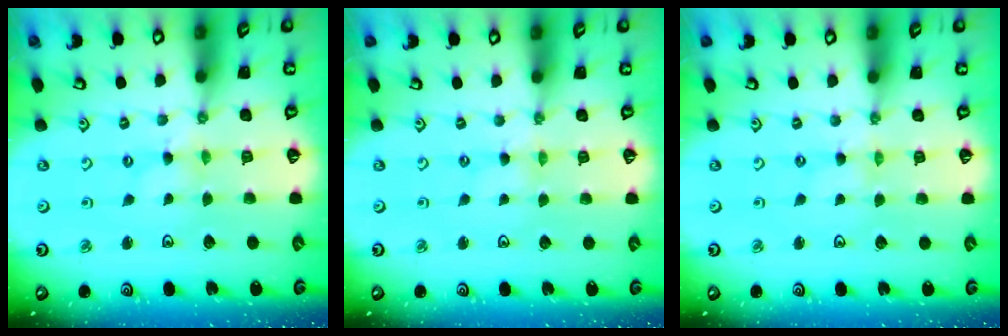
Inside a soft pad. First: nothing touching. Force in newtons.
{"total": 0.0}
{"total": 0.0}